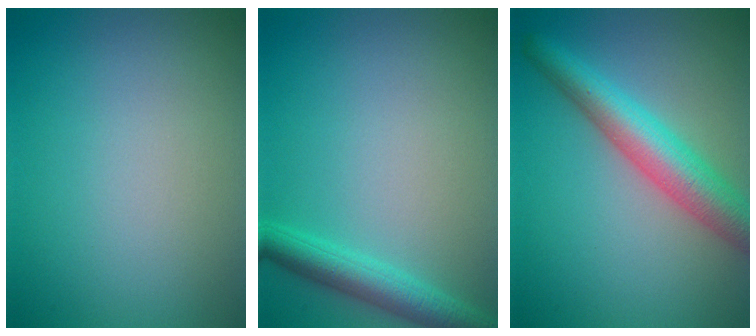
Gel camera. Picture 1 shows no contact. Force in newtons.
{"total": 3.2, "press": 3.2, "slide": 0.1}
{"total": 5.8, "press": 5.8, "slide": 0.3}